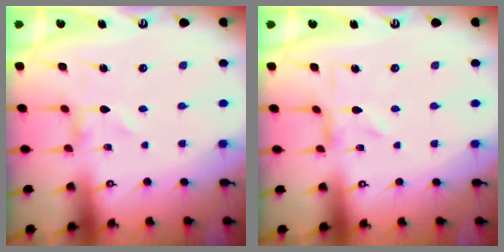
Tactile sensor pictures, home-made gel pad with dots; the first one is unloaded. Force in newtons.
{"total": 1.0, "press": 1.0, "slide": 0.2}